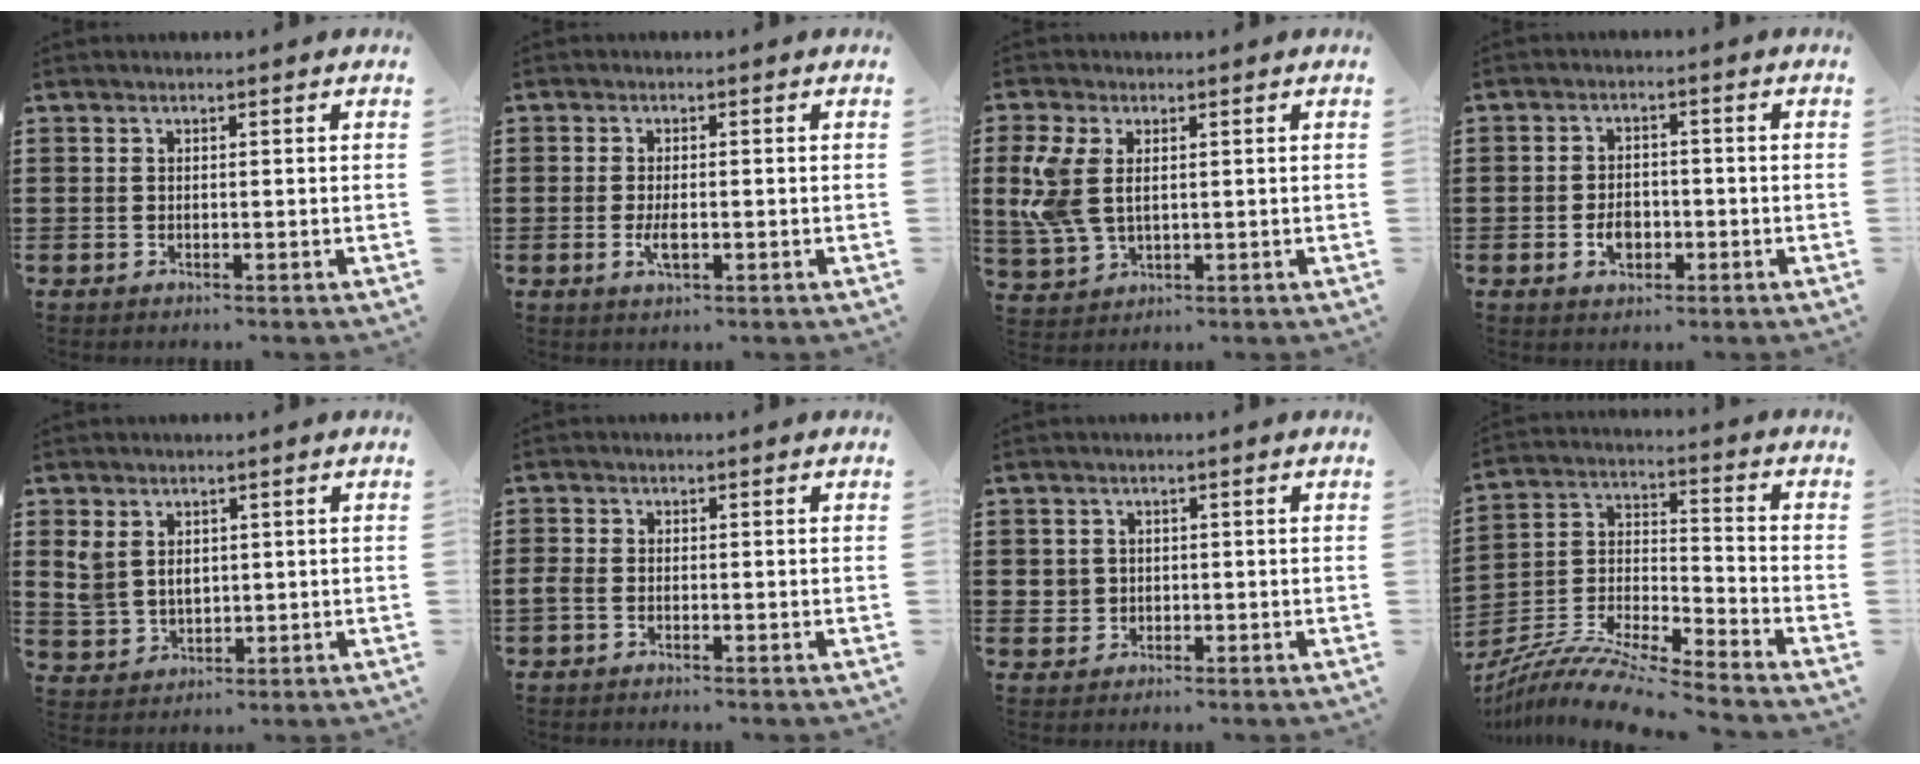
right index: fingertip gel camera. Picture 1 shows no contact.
{"total": 2.7, "force": [-0.6, 1.0, 2.4], "torque": [-0.052, -0.004, -0.013]}
{"total": 5.7, "force": [1.1, 3.5, 4.3], "torque": [-0.114, 0.000, 0.015]}
{"total": 3.7, "force": [-1.2, 2.5, 2.4], "torque": [-0.046, 0.003, -0.021]}
{"total": 3.9, "force": [1.9, 3.1, 1.6], "torque": [-0.047, 0.010, 0.035]}
{"total": 1.1, "force": [-0.7, 0.6, 0.6], "torque": [-0.021, -0.001, -0.017]}
{"total": 1.8, "force": [0.2, 1.8, 0.2], "torque": [-0.011, 0.011, 0.001]}
{"total": 8.7, "force": [-8.1, 0.9, 2.9], "torque": [-0.060, 0.004, -0.165]}